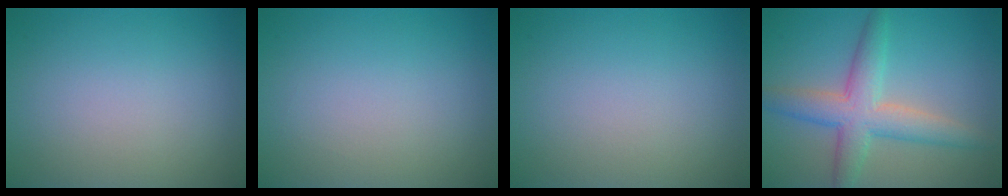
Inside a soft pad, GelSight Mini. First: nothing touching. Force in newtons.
{"total": 0.0}
{"total": 0.0}
{"total": 5.5, "press": 5.5, "slide": 0.4}